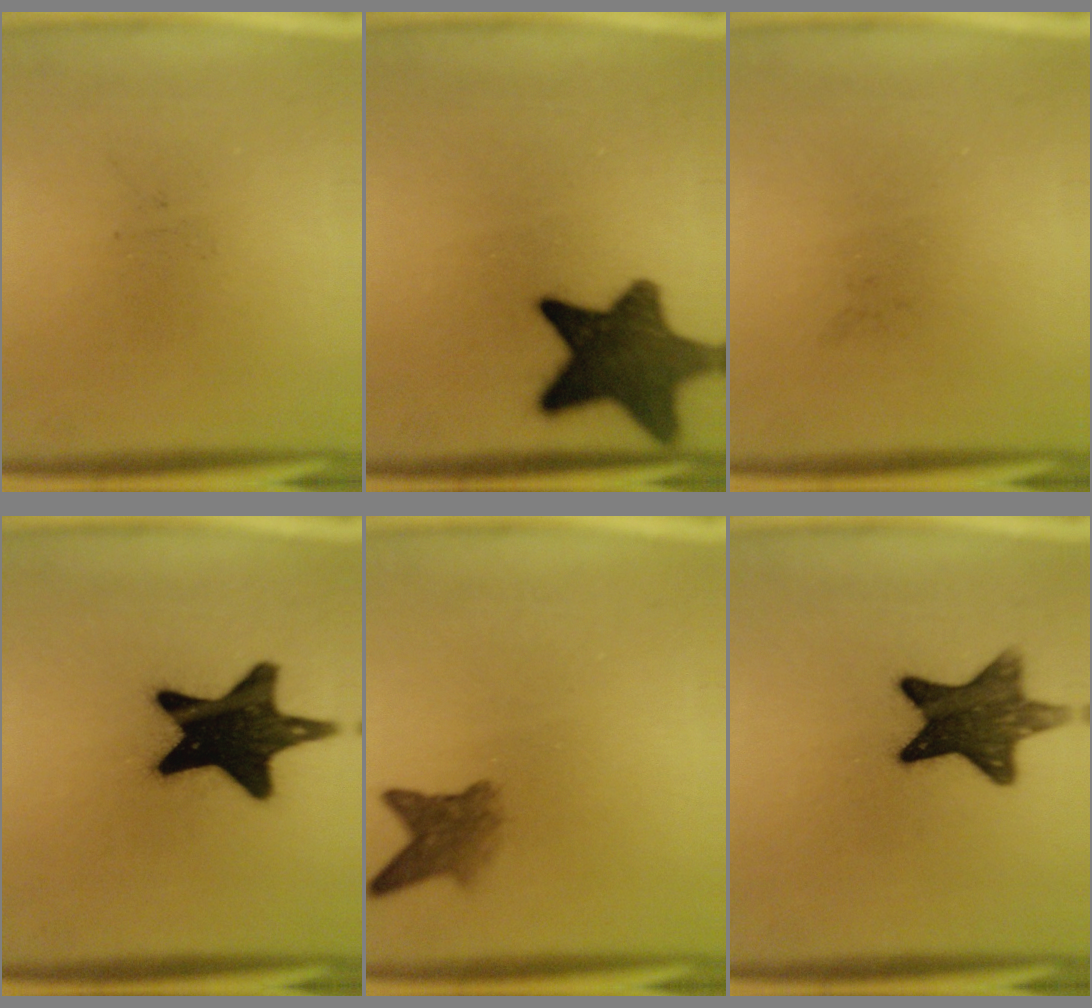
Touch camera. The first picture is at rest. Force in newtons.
{"total": 13.1}
{"total": 0.0}
{"total": 20.1}
{"total": 3.7}
{"total": 11.9}